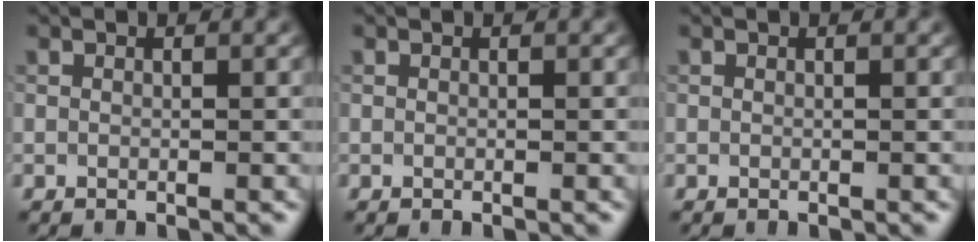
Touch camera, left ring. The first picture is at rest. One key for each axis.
{"total": 0.0}
{"total": 0.0}